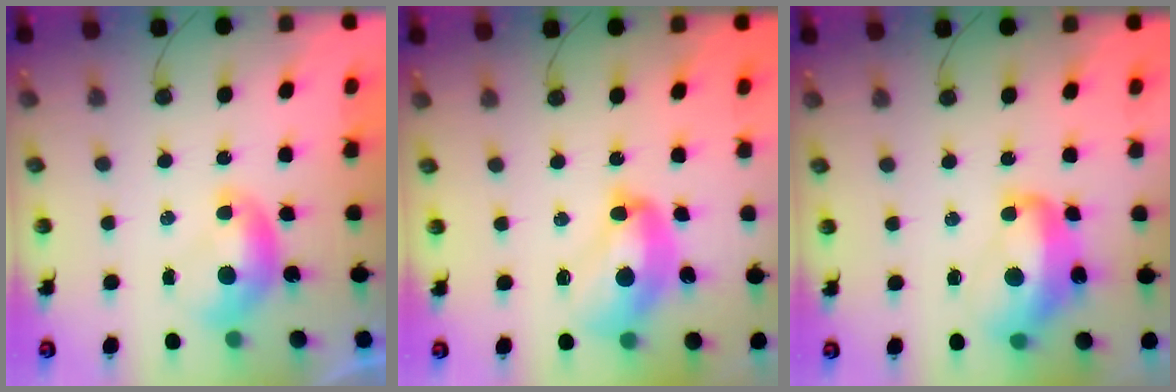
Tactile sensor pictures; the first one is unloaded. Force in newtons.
{"total": 9.2, "press": 9.1, "slide": 1.3}
{"total": 9.8, "press": 9.7, "slide": 1.0}